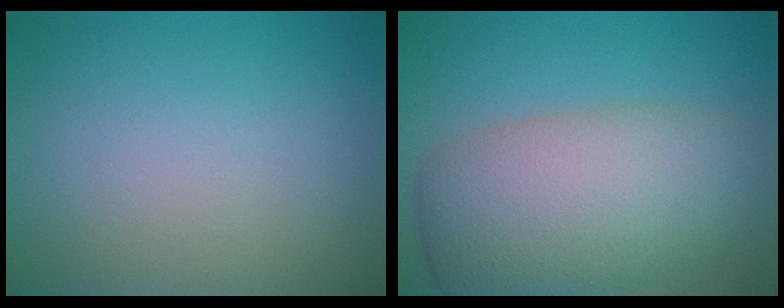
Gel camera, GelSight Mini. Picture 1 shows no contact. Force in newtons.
{"total": 9.4, "press": 9.3, "slide": 0.5}